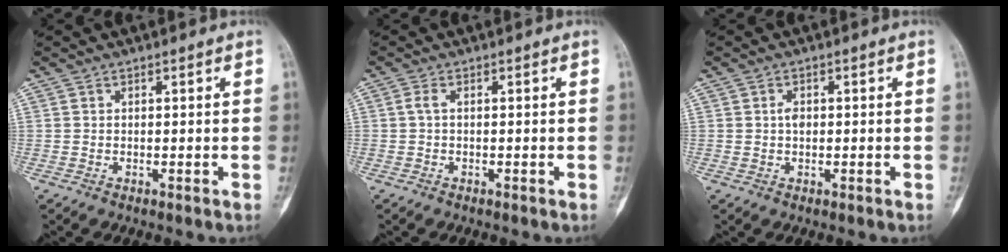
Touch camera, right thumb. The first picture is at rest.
{"total": 1.1, "force": [-0.2, 0.4, 1.1], "torque": [-0.025, 0.000, -0.006]}
{"total": 1.7, "force": [0.1, 1.1, 1.3], "torque": [-0.018, 0.003, 0.000]}